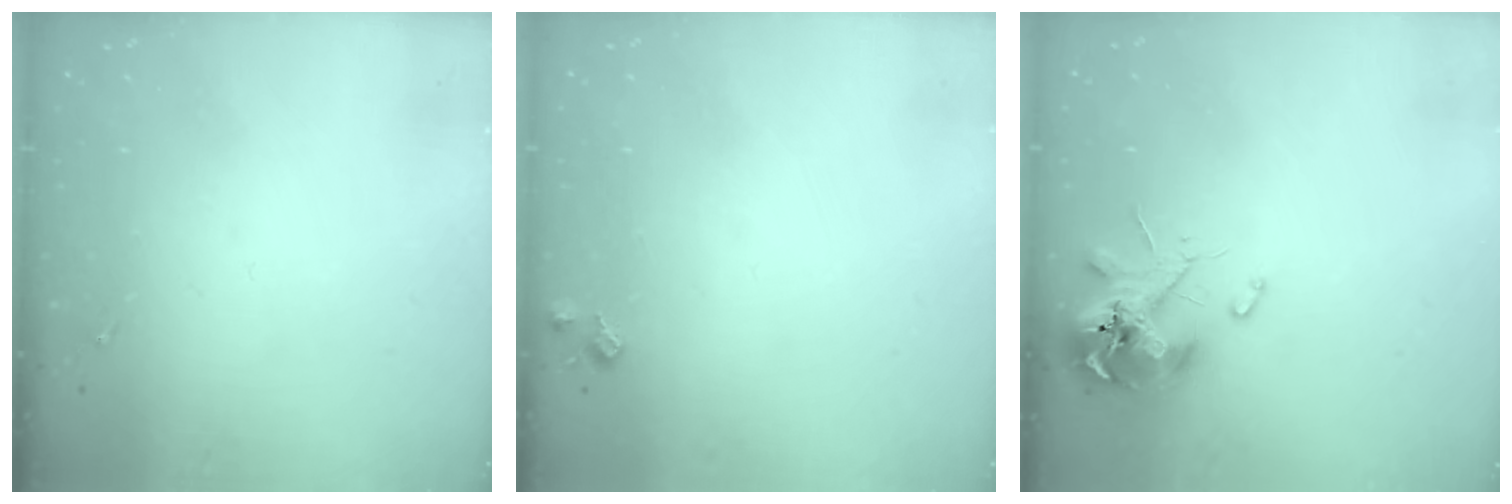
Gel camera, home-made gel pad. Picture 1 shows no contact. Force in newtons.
{"total": 5.7, "press": 5.6, "slide": 0.9}
{"total": 10.5, "press": 10.4, "slide": 1.6}